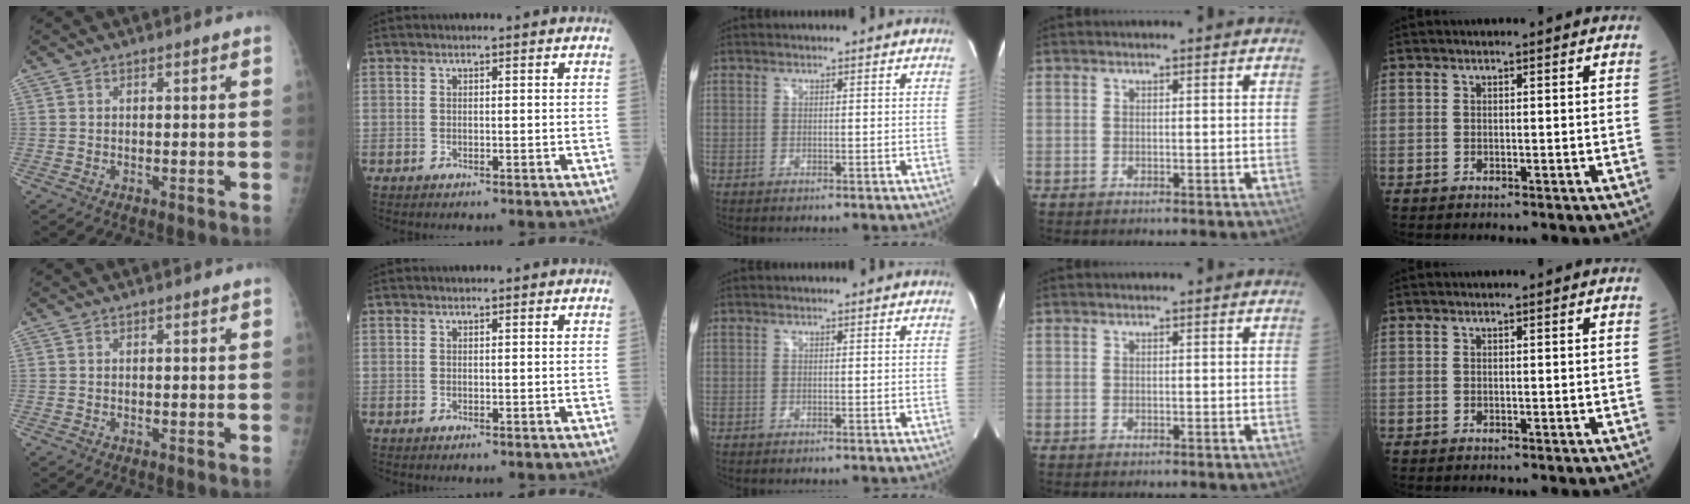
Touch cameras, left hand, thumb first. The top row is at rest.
{}